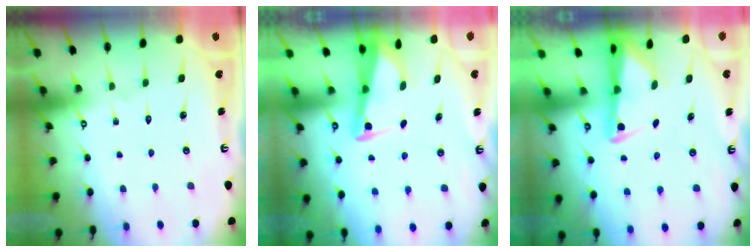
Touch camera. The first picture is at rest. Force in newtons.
{"total": 2.9, "press": 2.9, "slide": 0.3}
{"total": 2.4, "press": 2.3, "slide": 0.5}